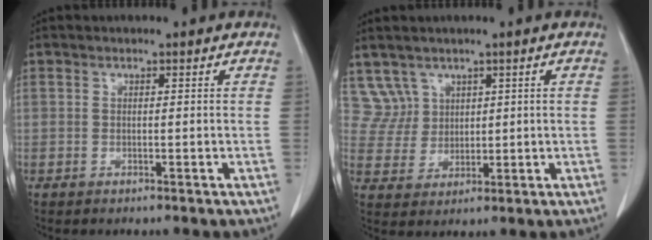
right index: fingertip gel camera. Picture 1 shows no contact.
{"total": 4.7, "force": [2.9, 3.7, -0.5], "torque": [0.015, 0.010, 0.064]}